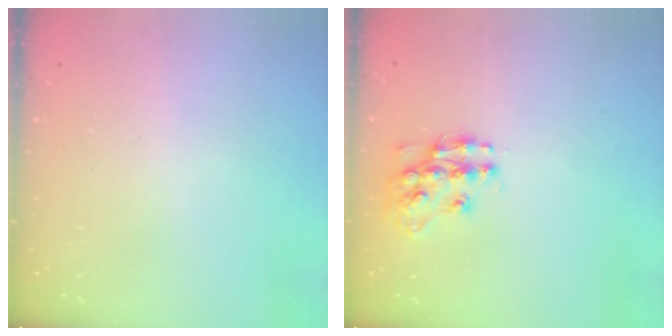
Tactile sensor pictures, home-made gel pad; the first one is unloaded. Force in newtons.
{"total": 11.9, "press": 11.9, "slide": 0.9}